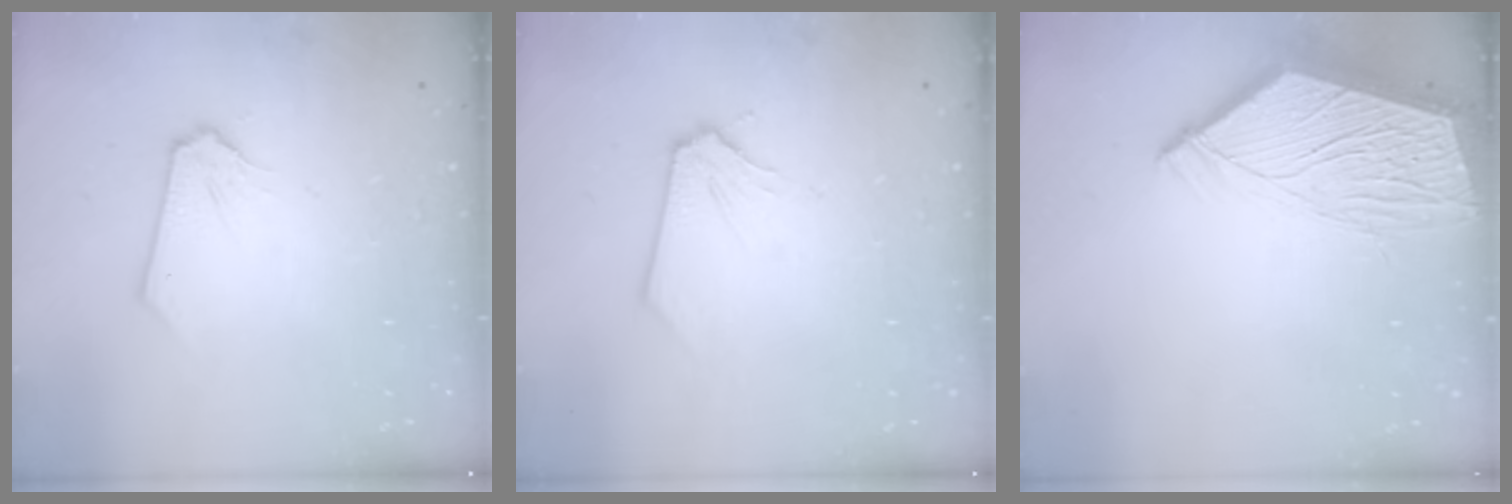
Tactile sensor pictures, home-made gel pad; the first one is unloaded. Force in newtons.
{"total": 0.0}
{"total": 12.0, "press": 11.9, "slide": 1.4}